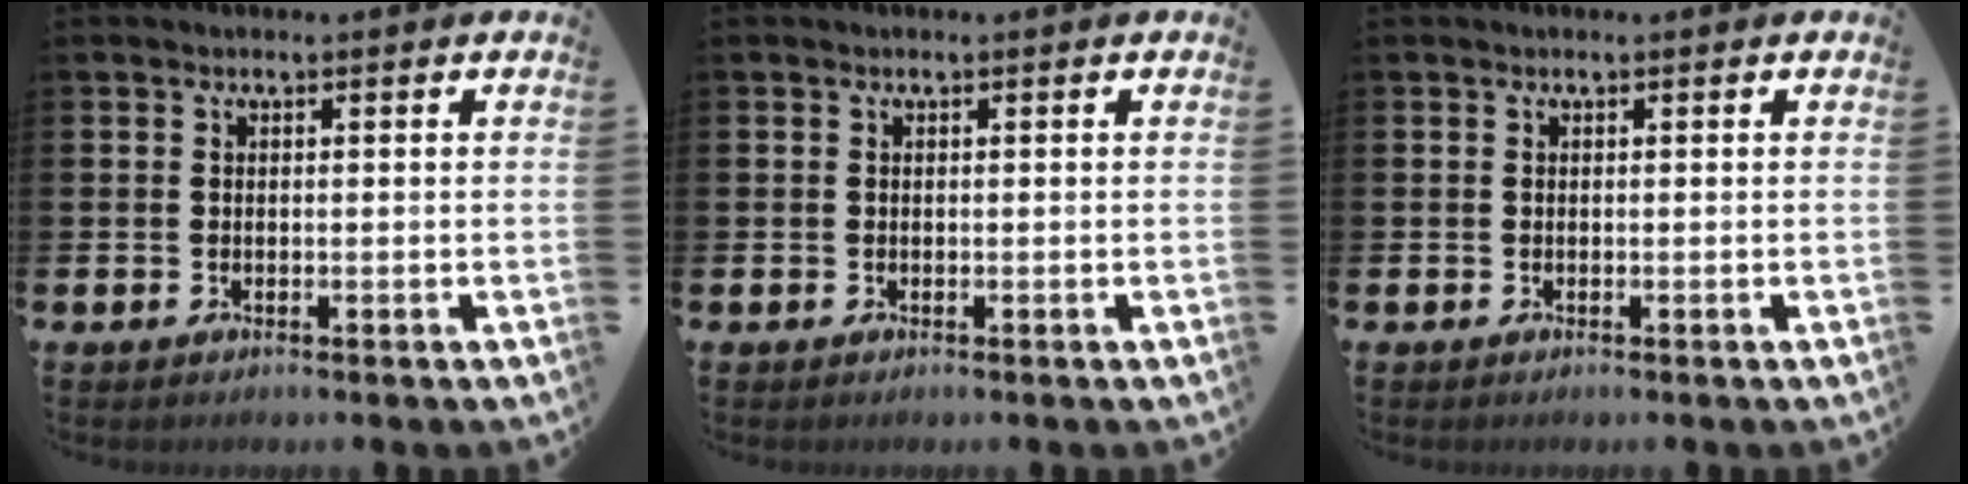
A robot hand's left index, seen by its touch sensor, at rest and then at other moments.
{"total": 0.0}
{"total": 0.0}